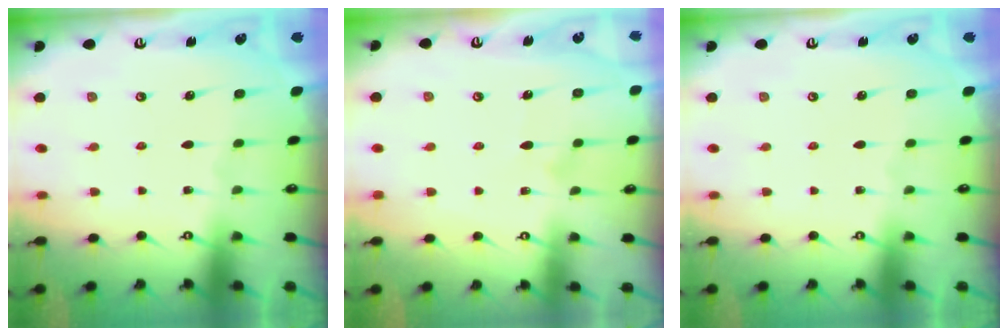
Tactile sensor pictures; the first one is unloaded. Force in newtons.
{"total": 6.1, "press": 6.1, "slide": 0.4}
{"total": 0.0}